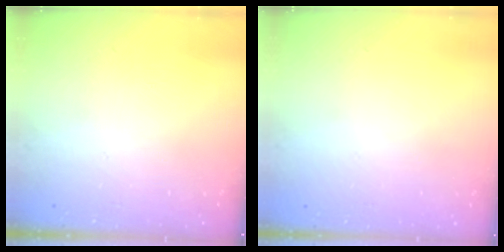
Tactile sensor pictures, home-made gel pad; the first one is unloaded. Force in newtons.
{"total": 0.0}